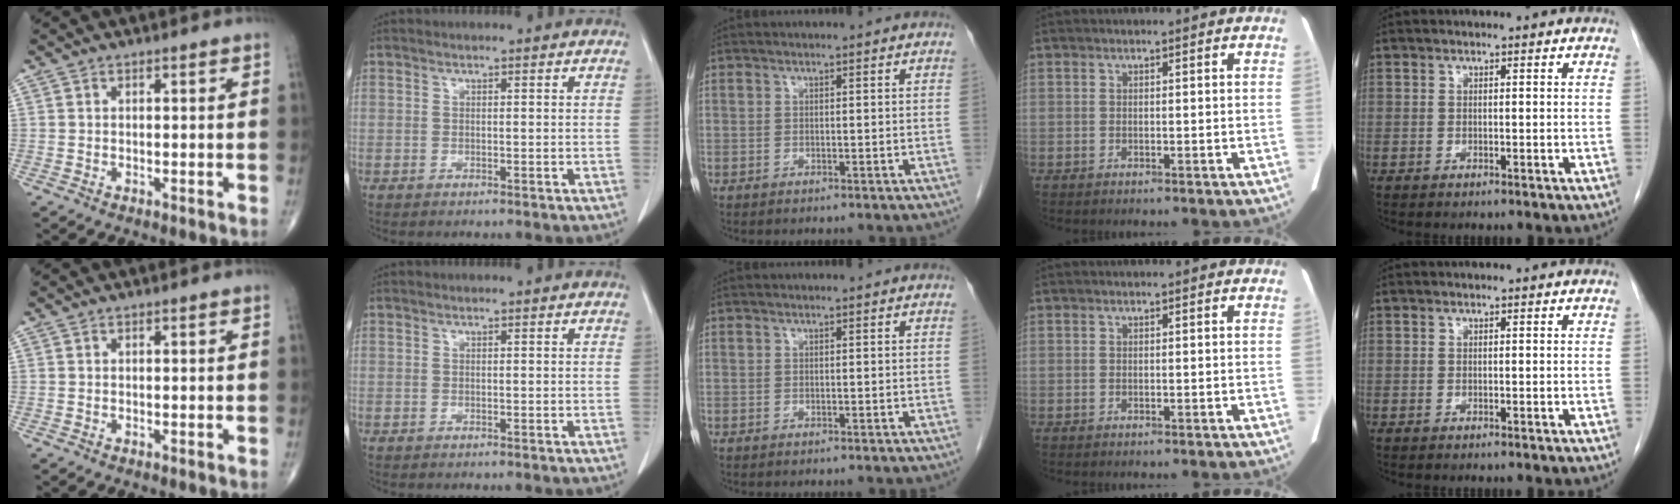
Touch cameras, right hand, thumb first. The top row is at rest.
{}